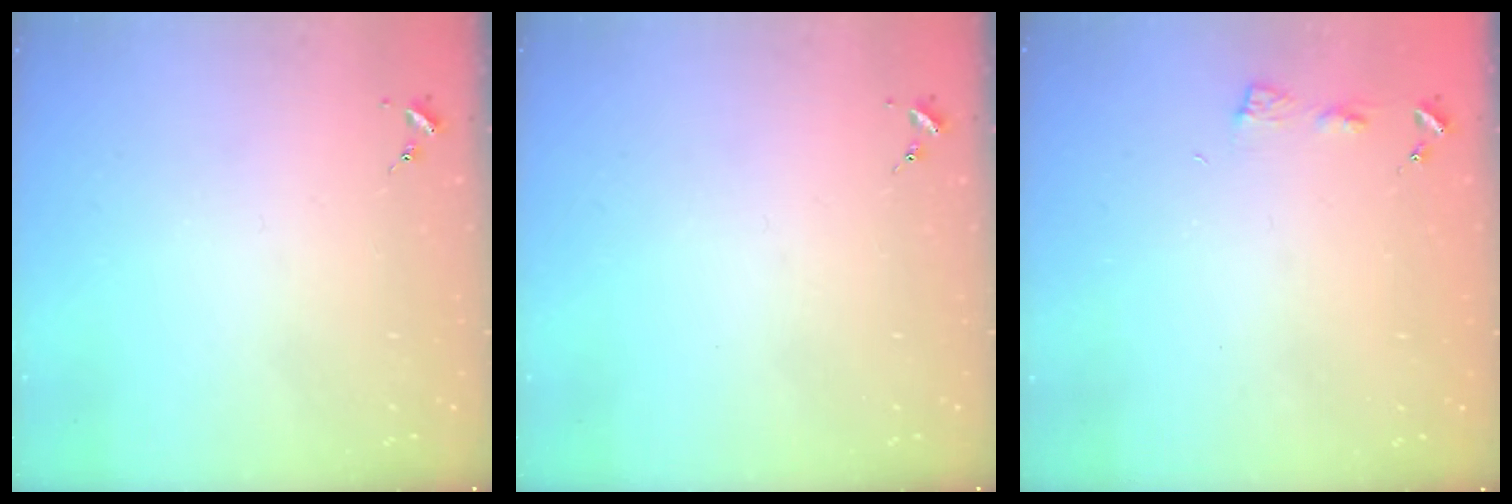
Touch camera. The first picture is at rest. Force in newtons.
{"total": 0.0}
{"total": 3.8, "press": 3.7, "slide": 0.4}